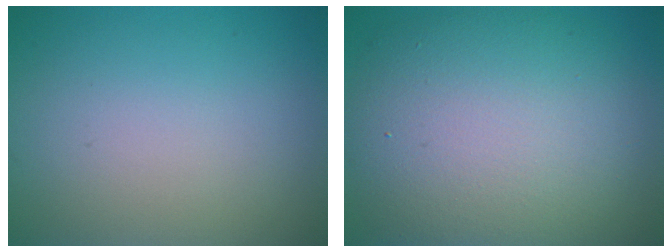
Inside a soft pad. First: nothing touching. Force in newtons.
{"total": 11.6, "press": 11.5, "slide": 1.2}